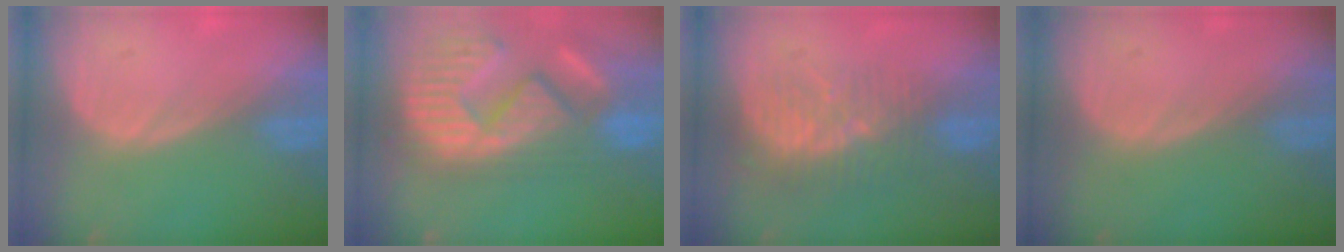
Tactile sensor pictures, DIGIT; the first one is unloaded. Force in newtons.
{"total": 14.9, "press": 12.4, "slide": 8.2}
{"total": 8.6, "press": 7.4, "slide": 4.3}
{"total": 0.0}